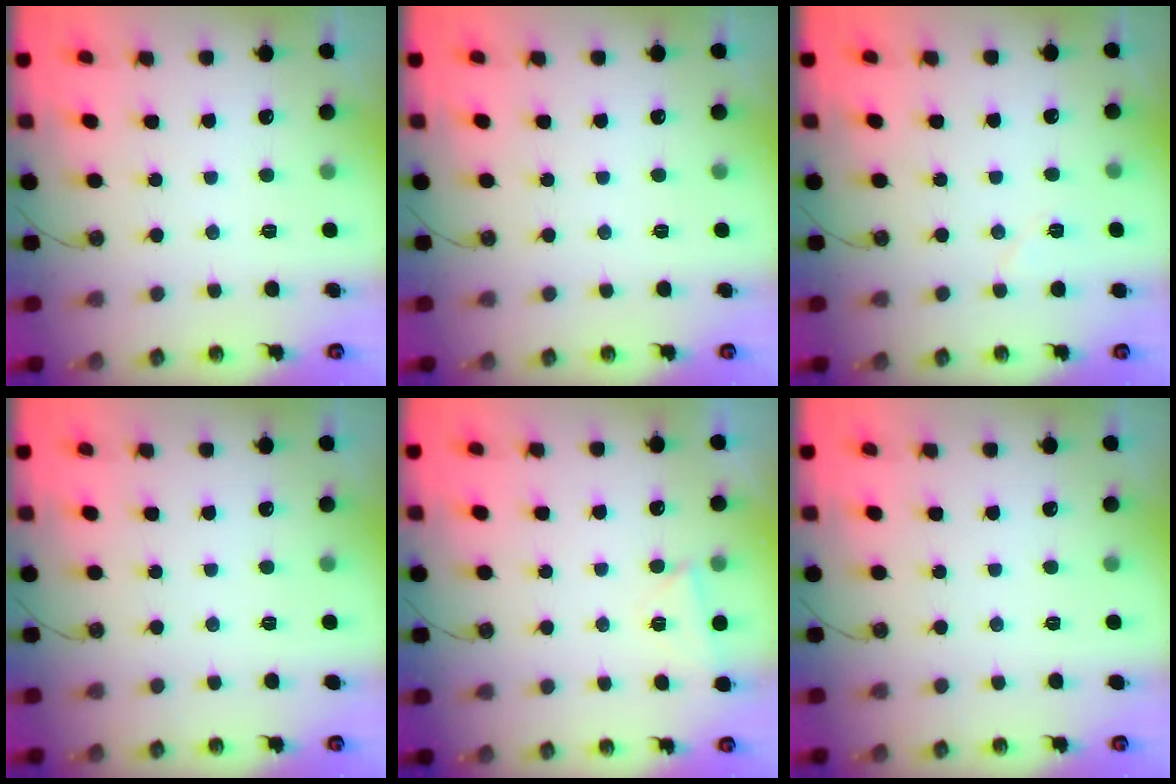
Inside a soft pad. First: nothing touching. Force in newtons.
{"total": 0.0}
{"total": 4.8, "press": 4.5, "slide": 1.6}
{"total": 0.0}
{"total": 2.7, "press": 2.7, "slide": 0.3}
{"total": 0.0}